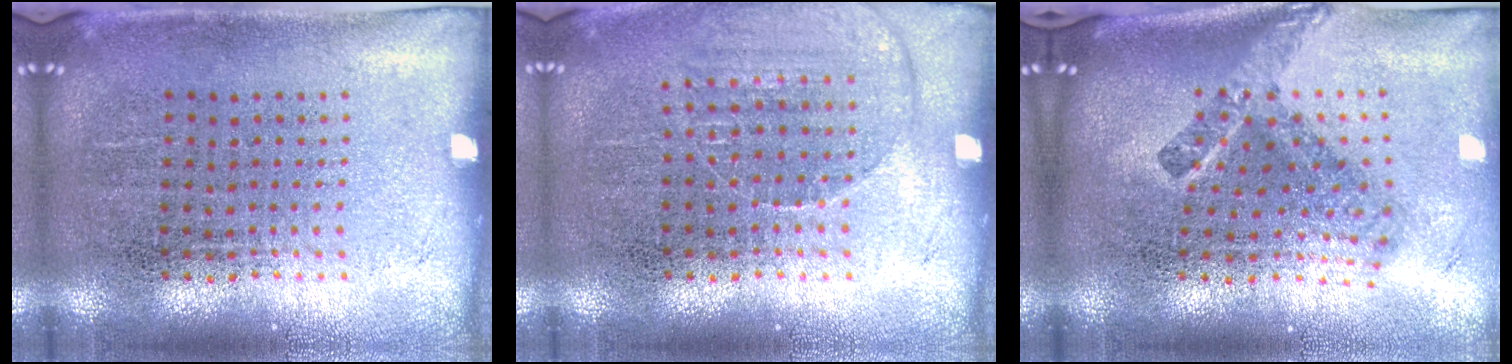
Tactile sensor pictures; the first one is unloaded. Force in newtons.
{"total": 1.2, "press": 1.2, "slide": 0.1}
{"total": 2.5, "press": 1.6, "slide": 2.0}